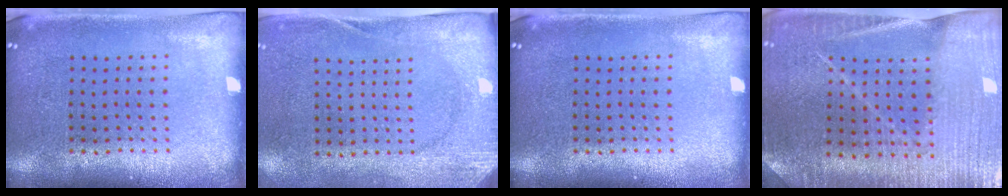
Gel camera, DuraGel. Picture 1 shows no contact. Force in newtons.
{"total": 2.8, "press": 2.1, "slide": 1.8}
{"total": 0.0}
{"total": 2.6, "press": 2.6, "slide": 0.4}